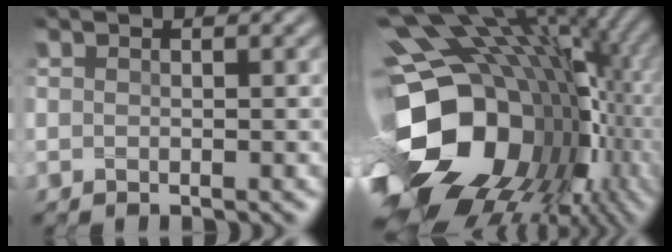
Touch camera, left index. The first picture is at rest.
{"total": 19.0, "force": [-0.9, 12.7, 14.1], "torque": [-0.274, -0.037, 0.016]}